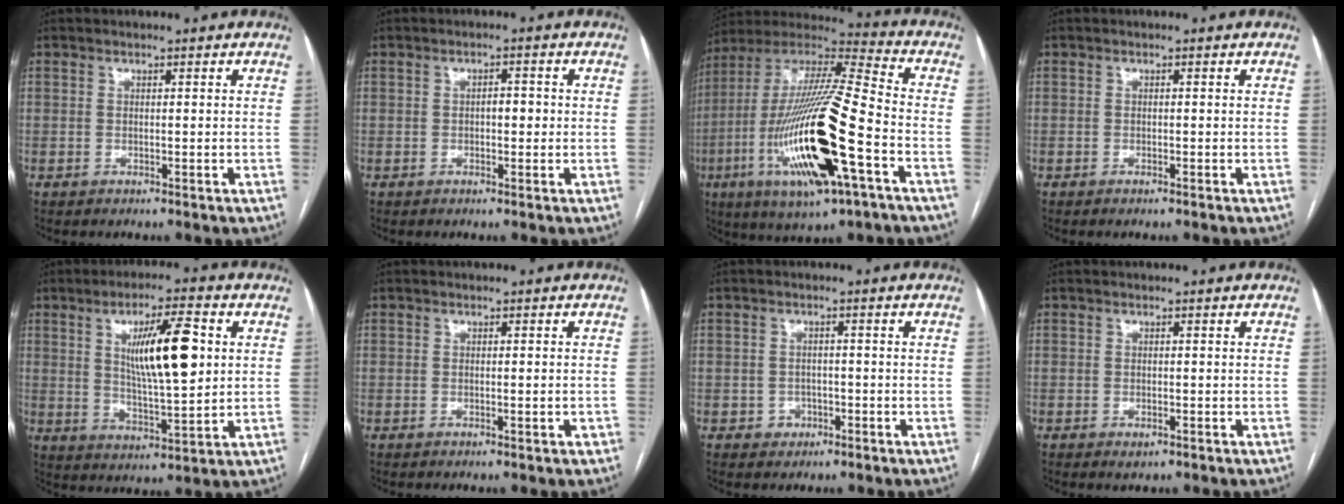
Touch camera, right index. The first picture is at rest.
{"total": 2.0, "force": [-0.2, 0.9, 1.8], "torque": [-0.025, 0.006, -0.001]}
{"total": 25.3, "force": [-7.6, 3.5, 23.9], "torque": [-0.494, -0.035, -0.134]}
{"total": 0.6, "force": [-0.4, -0.1, 0.4], "torque": [-0.011, 0.000, -0.005]}
{"total": 12.1, "force": [3.0, 2.1, 11.5], "torque": [-0.197, 0.002, 0.056]}
{"total": 1.0, "force": [-0.3, 0.2, 1.0], "torque": [-0.017, 0.000, 0.001]}
{"total": 2.3, "force": [-1.0, 2.1, 0.4], "torque": [-0.001, 0.009, -0.012]}
{"total": 1.1, "force": [-0.6, 0.4, 0.8], "torque": [-0.014, -0.002, -0.002]}